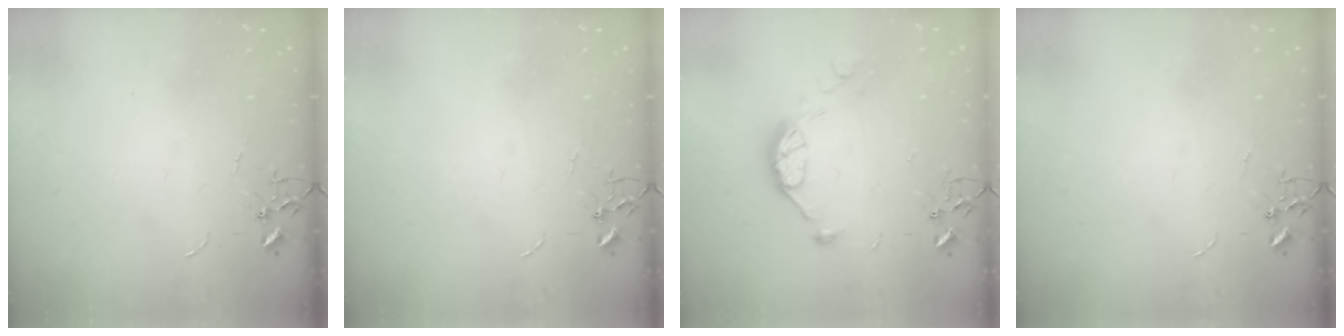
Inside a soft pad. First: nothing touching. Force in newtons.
{"total": 0.0}
{"total": 9.0, "press": 9.0, "slide": 0.3}
{"total": 0.0}